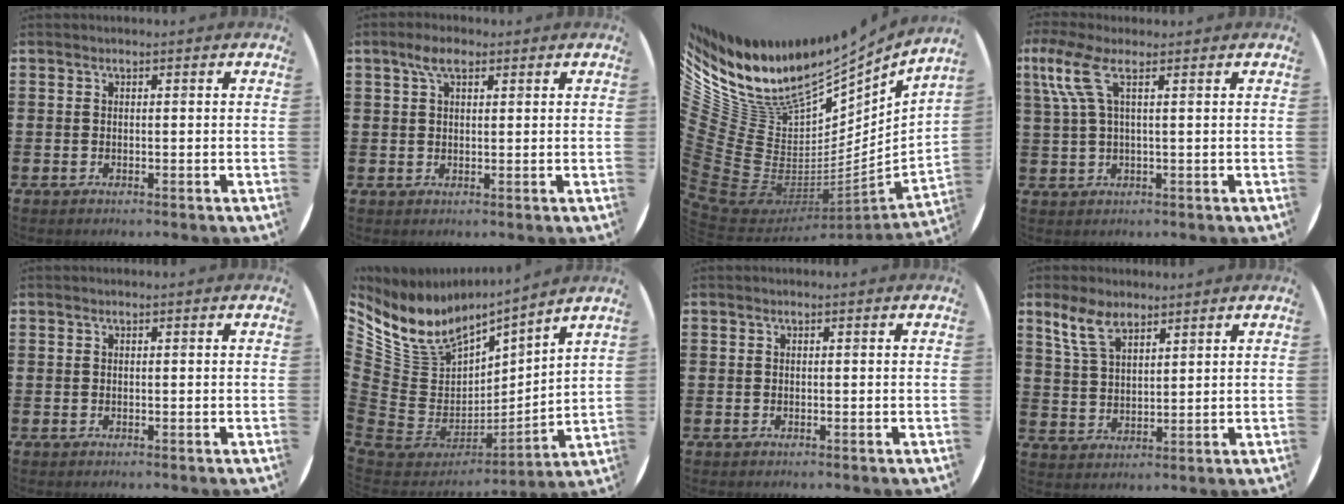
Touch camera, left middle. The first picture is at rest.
{"total": 3.7, "force": [2.3, 1.5, 2.4], "torque": [-0.044, 0.005, 0.039]}
{"total": 11.8, "force": [7.0, 8.0, 5.1], "torque": [-0.147, -0.087, 0.126]}
{"total": 4.9, "force": [2.3, 1.2, 4.2], "torque": [-0.089, 0.005, 0.039]}
{"total": 0.0}
{"total": 9.2, "force": [6.9, 5.5, 2.7], "torque": [-0.108, -0.061, 0.130]}
{"total": 0.0}
{"total": 5.7, "force": [4.3, 2.3, 3.0], "torque": [-0.068, -0.005, 0.079]}